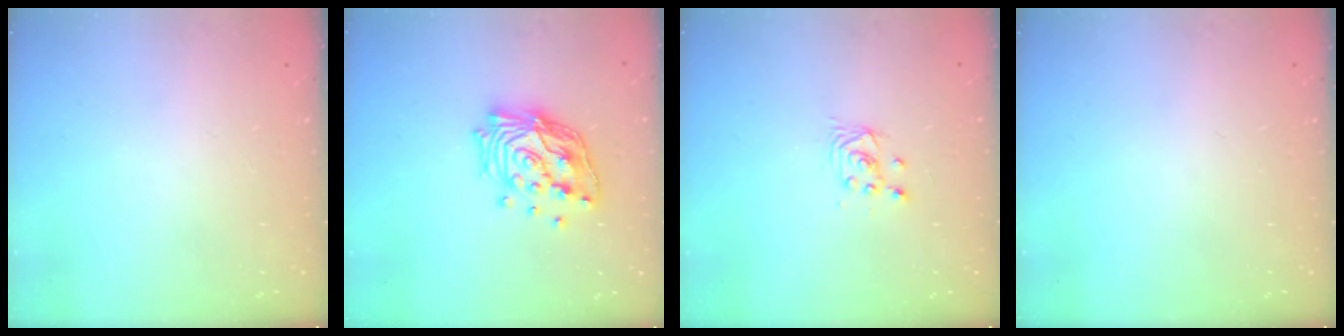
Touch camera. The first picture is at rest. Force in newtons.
{"total": 18.0, "press": 17.9, "slide": 2.4}
{"total": 2.2, "press": 2.2, "slide": 0.3}
{"total": 0.0}